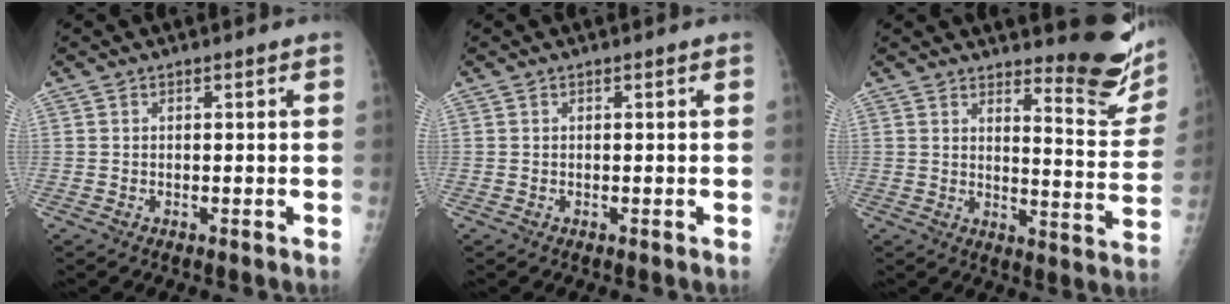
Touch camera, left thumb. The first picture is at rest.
{"total": 0.0}
{"total": 12.8, "force": [10.2, 2.7, 7.2], "torque": [-0.065, -0.105, 0.126]}